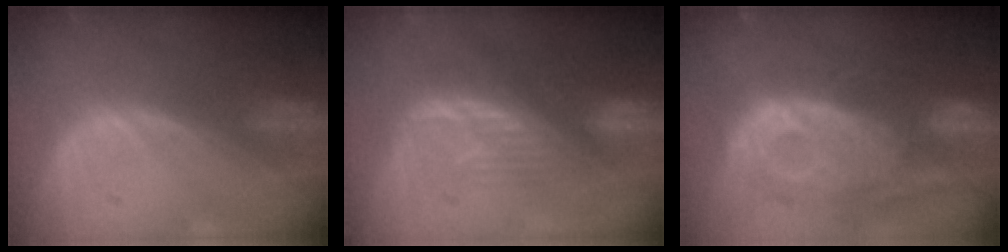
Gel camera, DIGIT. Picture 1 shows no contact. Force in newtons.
{"total": 8.3, "press": 7.5, "slide": 3.5}
{"total": 11.8, "press": 10.6, "slide": 5.1}